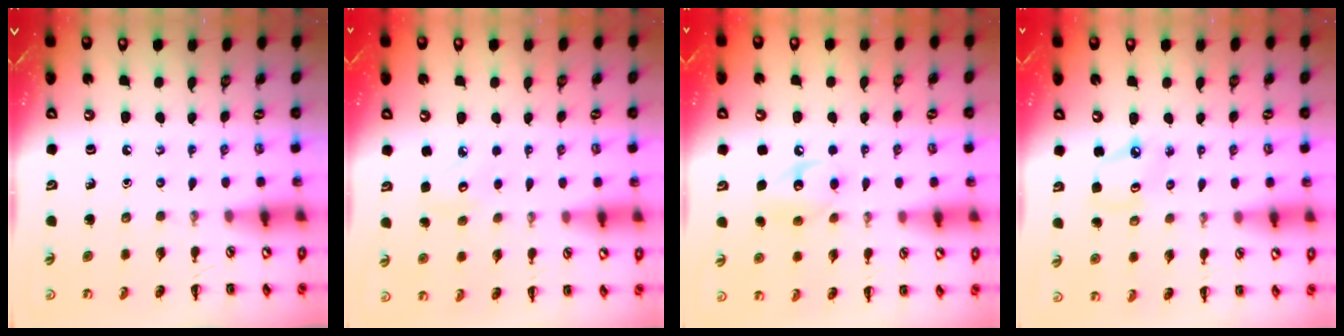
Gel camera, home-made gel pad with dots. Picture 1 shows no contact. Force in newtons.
{"total": 4.4, "press": 4.3, "slide": 1.1}
{"total": 9.1, "press": 9.0, "slide": 0.8}
{"total": 3.6, "press": 3.5, "slide": 0.5}